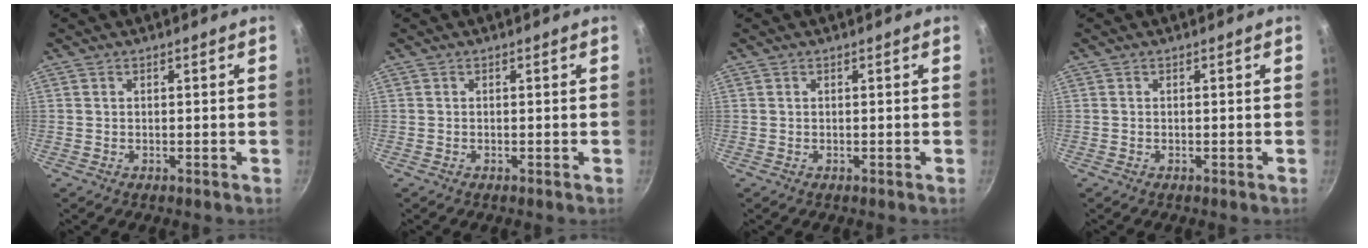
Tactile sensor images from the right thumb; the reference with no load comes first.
{"total": 0.0}
{"total": 0.0}
{"total": 0.0}